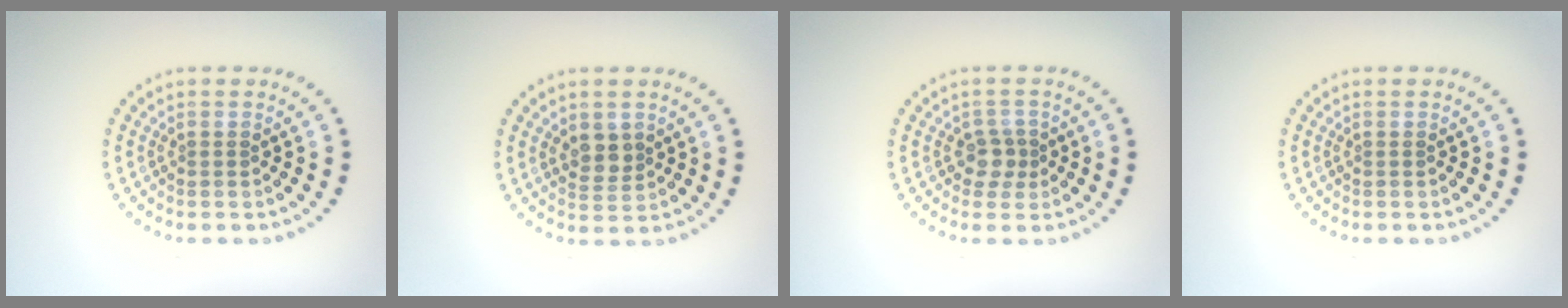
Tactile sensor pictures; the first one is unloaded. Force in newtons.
{"total": 2.1, "press": 1.9, "slide": 0.9}
{"total": 1.9, "press": 1.5, "slide": 1.1}
{"total": 0.0}